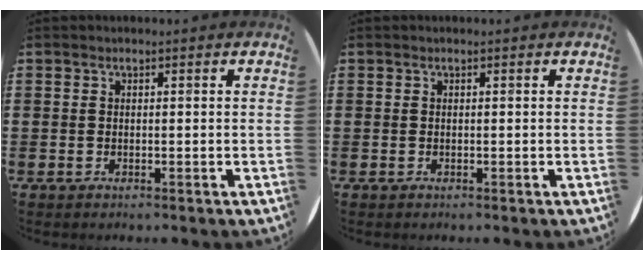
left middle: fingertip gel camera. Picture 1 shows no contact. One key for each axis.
{"total": 0.0}